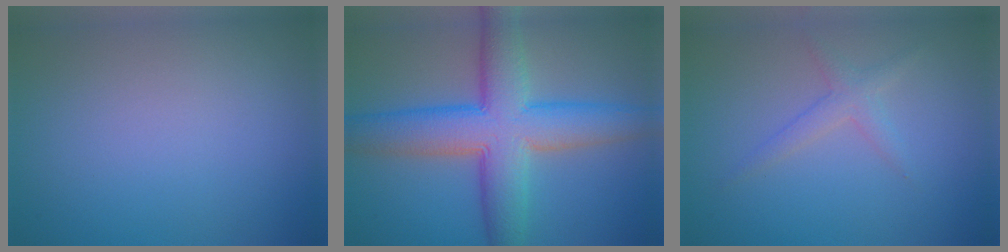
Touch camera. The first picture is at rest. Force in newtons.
{"total": 9.3, "press": 9.3, "slide": 0.3}
{"total": 1.8, "press": 1.8, "slide": 0.1}